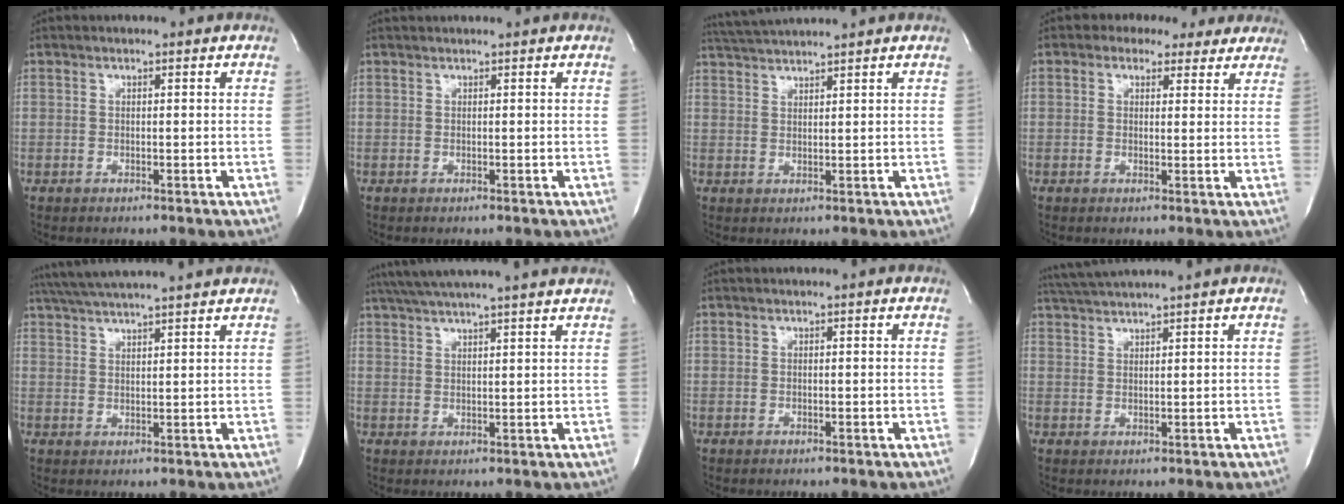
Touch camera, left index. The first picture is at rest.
{"total": 1.6, "force": [1.6, 0.0, 0.3], "torque": [-0.003, 0.019, 0.026]}
{"total": 5.4, "force": [5.1, -1.3, 1.2], "torque": [-0.026, 0.016, 0.094]}
{"total": 8.1, "force": [6.3, 4.7, 2.1], "torque": [-0.012, 0.023, 0.065]}
{"total": 13.7, "force": [12.2, -0.2, 6.1], "torque": [-0.118, 0.029, 0.181]}
{"total": 16.0, "force": [14.1, -0.2, 7.4], "torque": [-0.137, 0.023, 0.198]}
{"total": 0.0}
{"total": 5.6, "force": [5.1, -1.5, 1.7], "torque": [-0.032, 0.015, 0.093]}